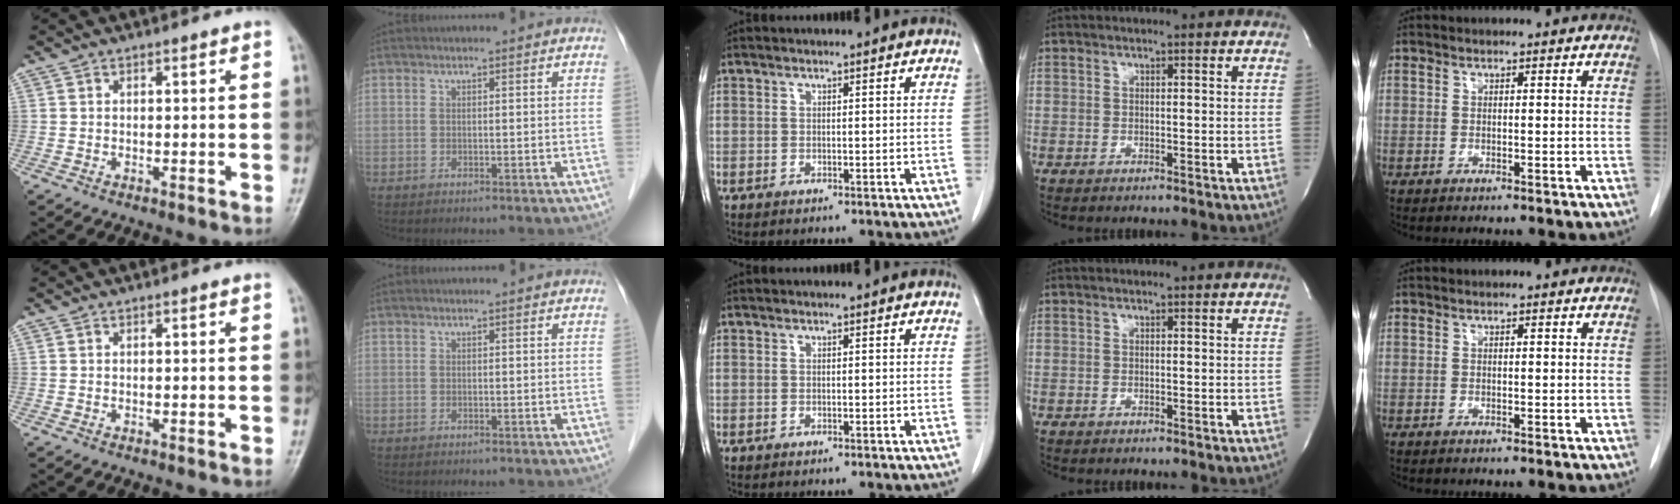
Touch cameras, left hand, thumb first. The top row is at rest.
{}